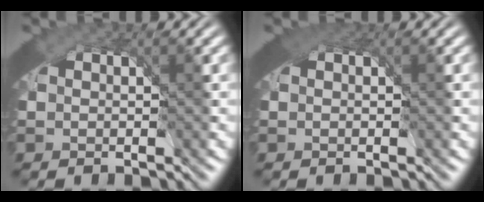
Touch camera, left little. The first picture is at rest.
{"total": 1.5, "force": [0.8, 0.9, 0.9], "torque": [-0.017, -0.003, 0.014]}